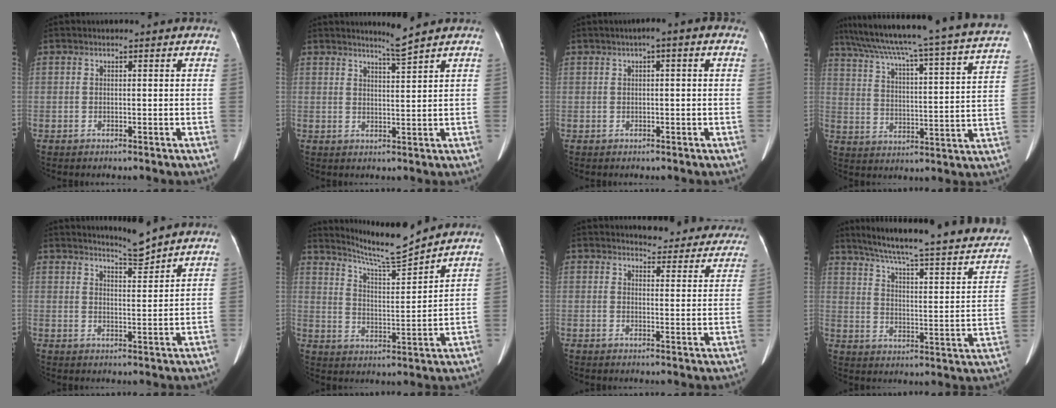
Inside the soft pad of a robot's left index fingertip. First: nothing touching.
{"total": 2.7, "force": [2.2, -1.4, 0.5], "torque": [-0.021, -0.017, 0.048]}
{"total": 2.2, "force": [0.6, 0.2, 2.1], "torque": [-0.029, 0.015, 0.008]}
{"total": 29.2, "force": [25.2, 0.5, 14.7], "torque": [-0.239, -0.040, 0.329]}
{"total": 3.4, "force": [3.3, -0.8, 0.4], "torque": [-0.014, -0.013, 0.063]}
{"total": 9.1, "force": [8.7, -1.4, 2.4], "torque": [-0.055, -0.014, 0.156]}
{"total": 12.4, "force": [11.9, 3.3, 1.4], "torque": [0.020, -0.023, 0.114]}
{"total": 27.6, "force": [22.2, 3.9, 15.9], "torque": [-0.234, -0.014, 0.281]}